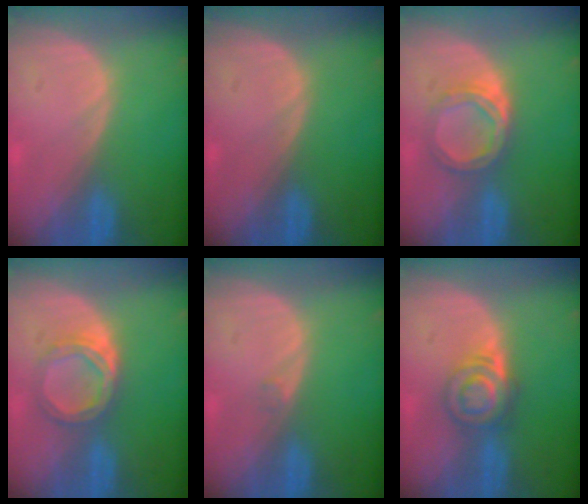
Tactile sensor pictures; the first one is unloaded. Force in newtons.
{"total": 0.0}
{"total": 5.0, "press": 4.7, "slide": 1.6}
{"total": 5.0, "press": 4.7, "slide": 1.6}
{"total": 0.5, "press": 0.5, "slide": 0.1}
{"total": 6.3, "press": 5.5, "slide": 3.1}